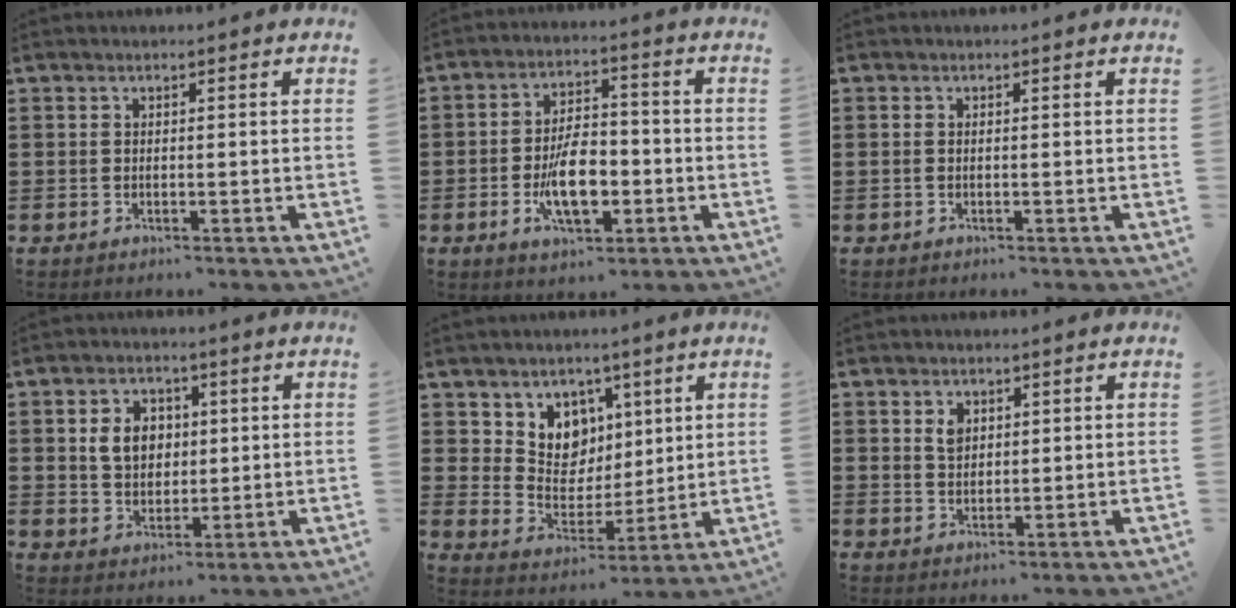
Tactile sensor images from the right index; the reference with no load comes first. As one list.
[{"total": 9.2, "force": [-2.6, 4.4, 7.7], "torque": [-0.137, -0.004, -0.048]}, {"total": 0.5, "force": [-0.1, 0.2, 0.5], "torque": [-0.011, -0.001, -0.002]}, {"total": 5.9, "force": [1.3, 4.7, 3.4], "torque": [-0.083, 0.011, 0.016]}, {"total": 7.3, "force": [4.0, 6.0, 0.8], "torque": [-0.046, -0.032, 0.075]}, {"total": 2.5, "force": [1.2, 1.7, 1.4], "torque": [-0.034, 0.006, 0.022]}]